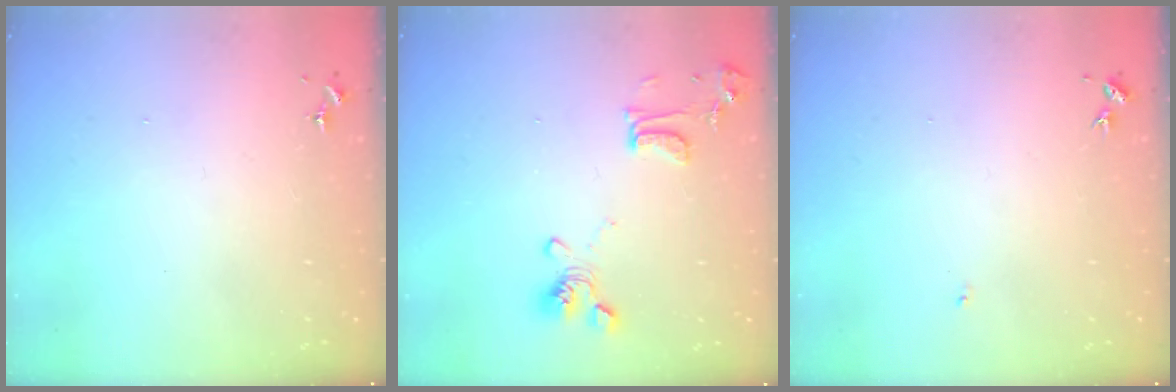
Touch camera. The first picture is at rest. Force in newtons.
{"total": 13.5, "press": 13.4, "slide": 1.8}
{"total": 3.5, "press": 3.4, "slide": 0.4}